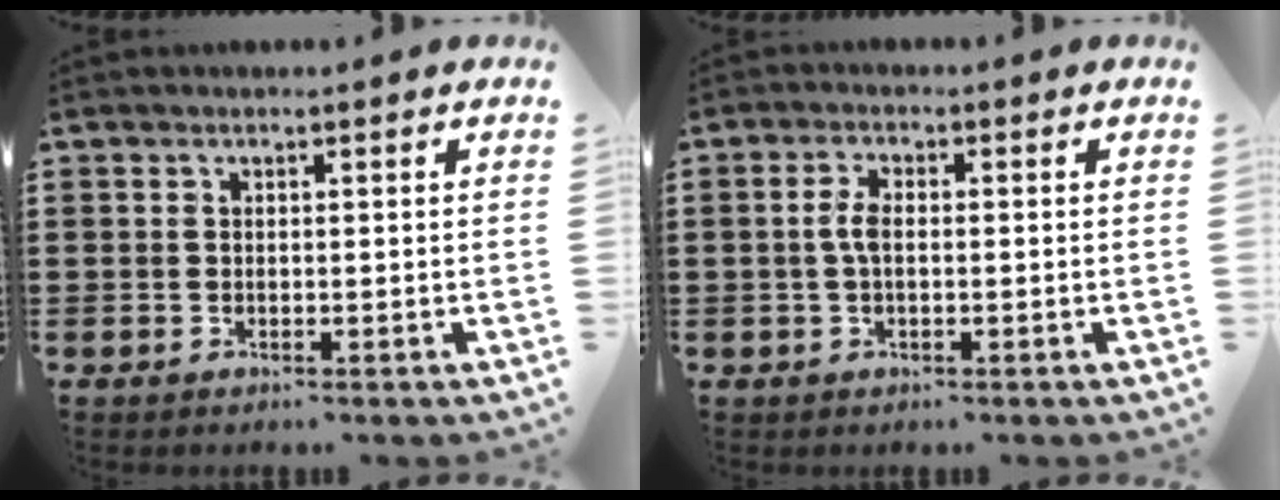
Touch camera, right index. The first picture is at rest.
{"total": 3.1, "force": [-0.1, 1.3, 2.9], "torque": [-0.070, -0.002, -0.008]}